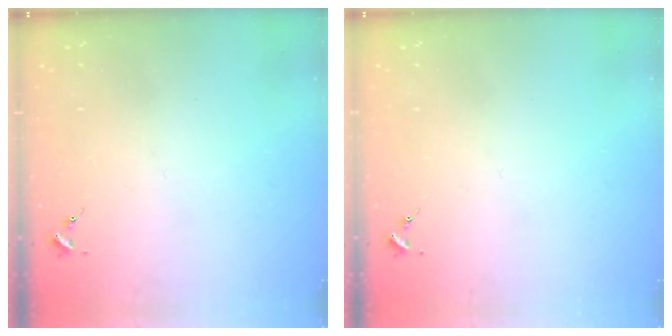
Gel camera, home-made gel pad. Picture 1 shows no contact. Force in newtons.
{"total": 0.0}